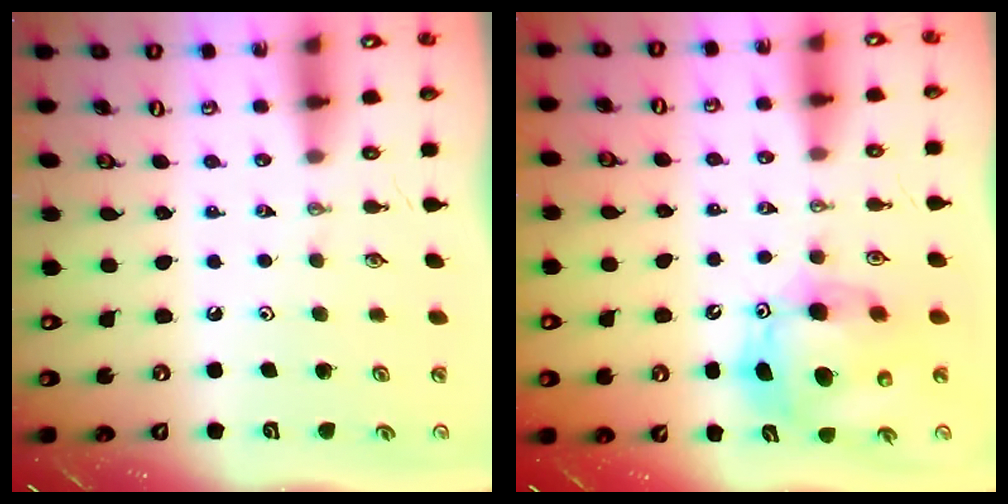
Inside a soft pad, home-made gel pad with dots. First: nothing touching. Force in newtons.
{"total": 13.3, "press": 13.1, "slide": 2.4}